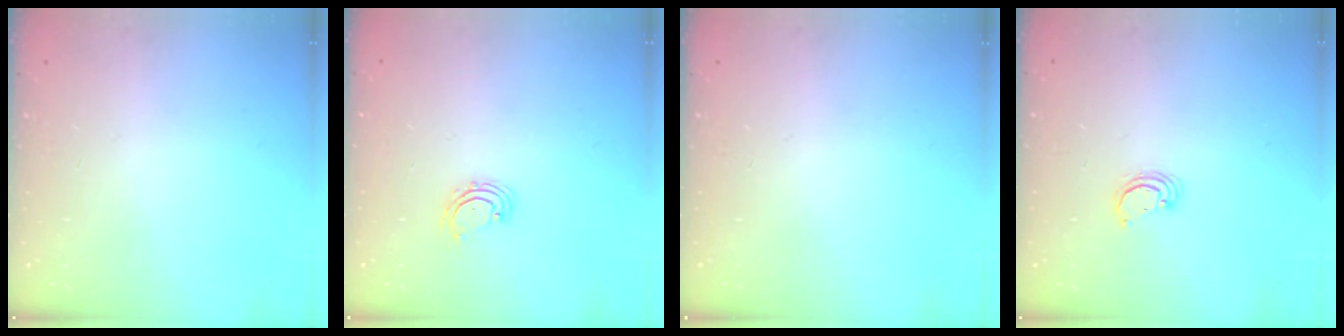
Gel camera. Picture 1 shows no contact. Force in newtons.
{"total": 2.8, "press": 2.8, "slide": 0.2}
{"total": 0.0}
{"total": 2.7, "press": 2.7, "slide": 0.2}